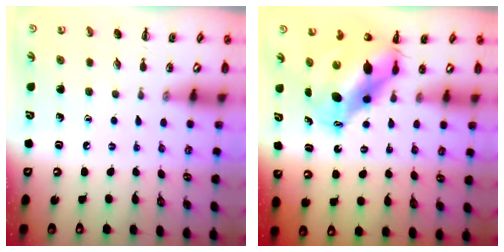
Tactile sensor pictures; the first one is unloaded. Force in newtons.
{"total": 10.1, "press": 9.8, "slide": 2.6}